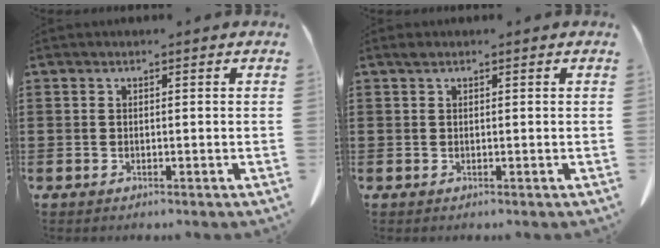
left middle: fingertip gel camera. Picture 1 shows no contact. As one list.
[{"total": 0.5, "force": [0.3, 0.3, 0.3], "torque": [-0.007, 0.003, 0.006]}]